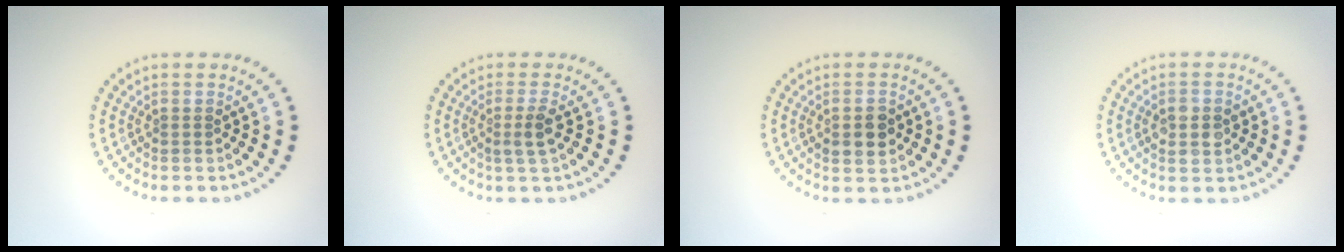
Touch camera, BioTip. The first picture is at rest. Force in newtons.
{"total": 1.8, "press": 1.5, "slide": 1.0}
{"total": 2.4, "press": 2.4, "slide": 0.2}
{"total": 2.8, "press": 2.8, "slide": 0.2}